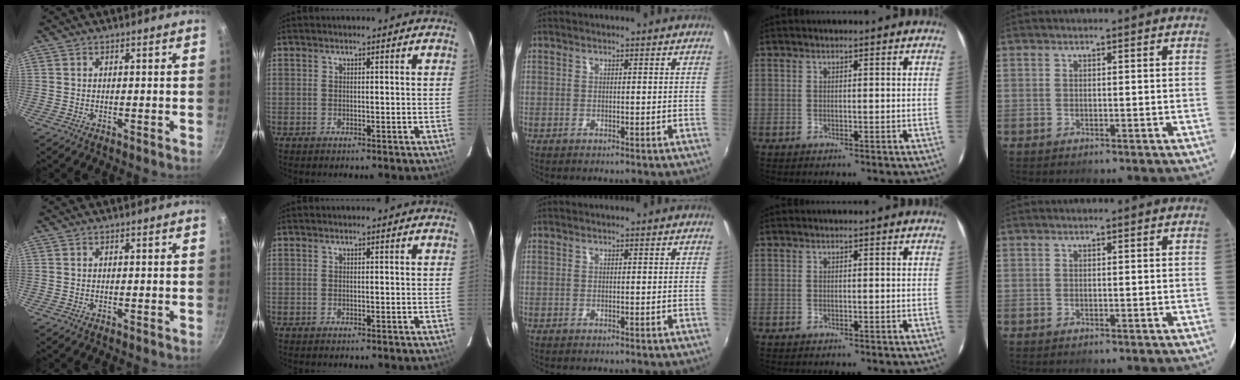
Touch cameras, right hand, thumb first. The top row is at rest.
{}